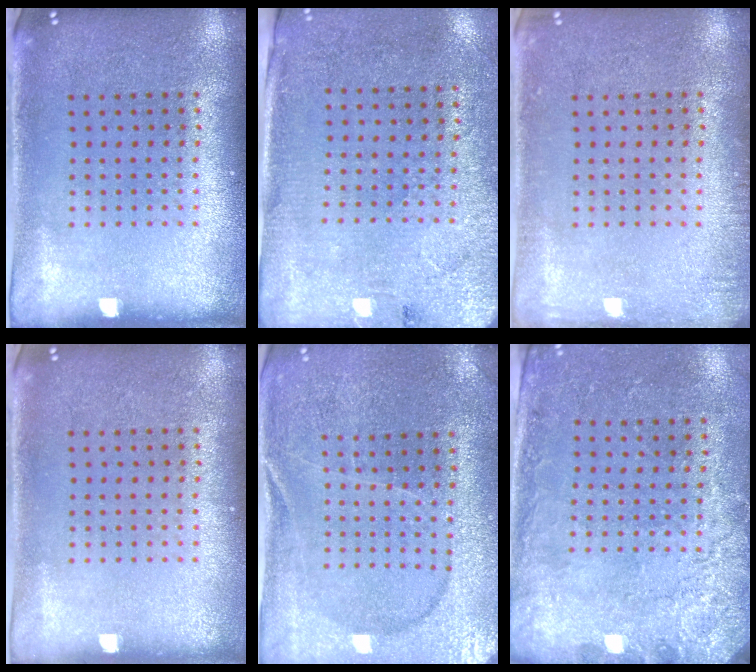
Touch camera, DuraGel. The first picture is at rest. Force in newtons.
{"total": 2.7, "press": 2.3, "slide": 1.4}
{"total": 1.3, "press": 1.2, "slide": 0.2}
{"total": 0.0}
{"total": 1.5, "press": 1.5, "slide": 0.2}
{"total": 2.7, "press": 2.2, "slide": 1.5}